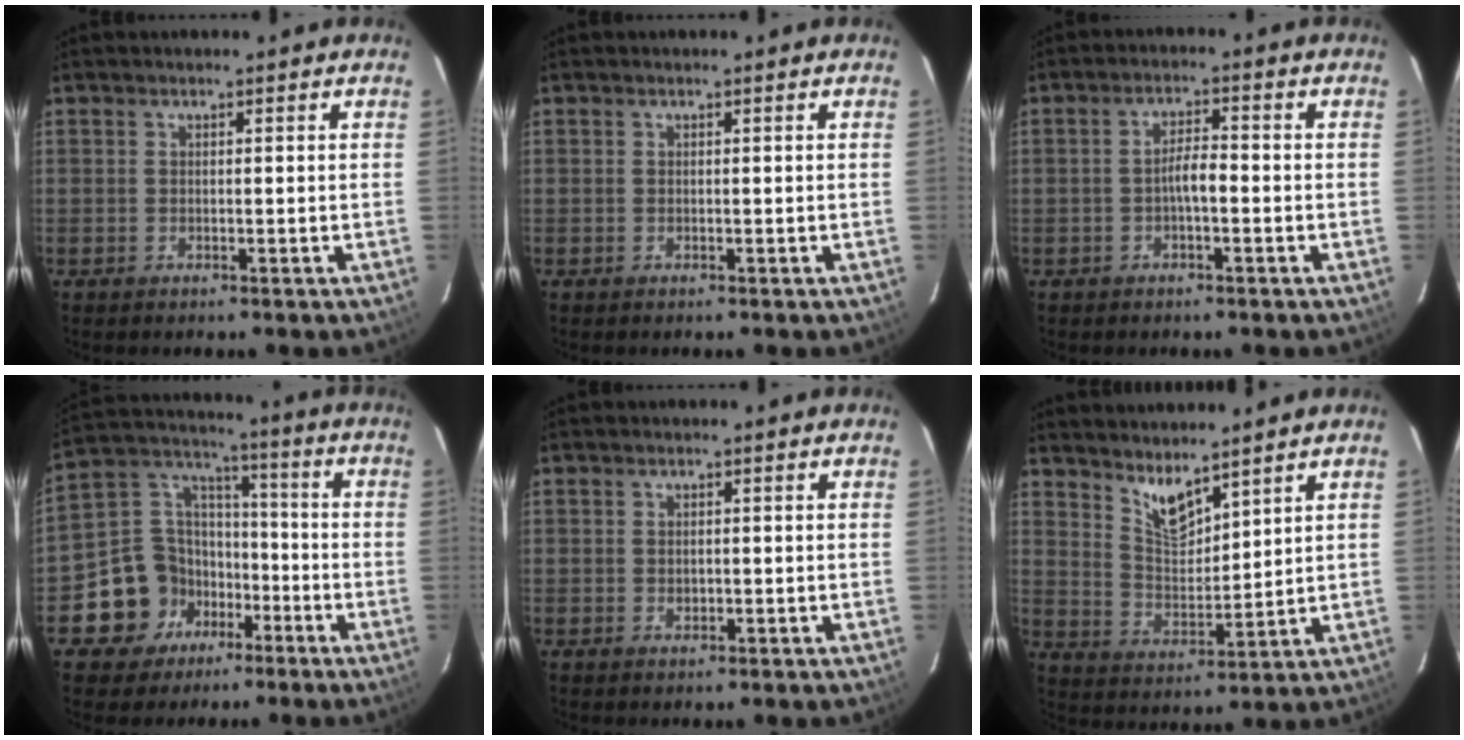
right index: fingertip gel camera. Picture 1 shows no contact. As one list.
[{"total": 0.0}, {"total": 3.2, "force": [-1.1, 0.8, 2.9], "torque": [-0.055, 0.009, -0.019]}, {"total": 12.7, "force": [-6.2, 10.6, 3.2], "torque": [-0.080, 0.051, -0.092]}, {"total": 0.9, "force": [-0.1, 0.8, 0.4], "torque": [-0.006, 0.000, 0.000]}, {"total": 7.0, "force": [5.5, 2.2, 3.8], "torque": [-0.065, -0.007, 0.109]}]